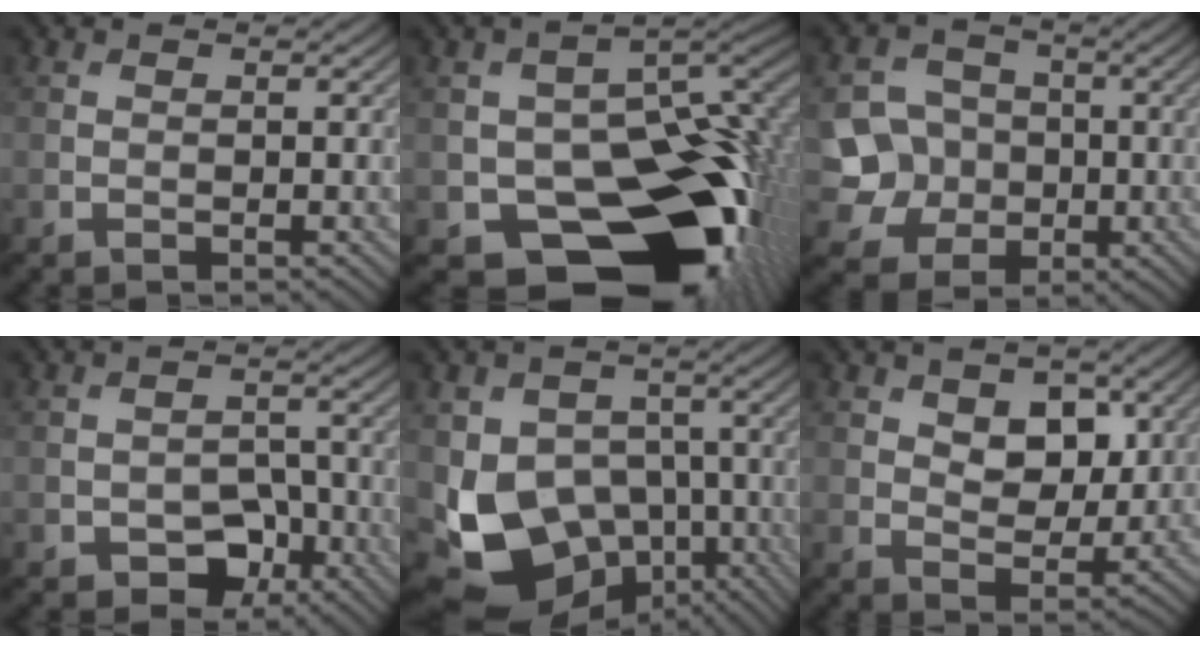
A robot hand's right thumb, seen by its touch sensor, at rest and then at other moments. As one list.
[{"total": 18.5, "force": [-7.3, 11.5, 12.5], "torque": [-0.173, -0.034, -0.110]}, {"total": 7.7, "force": [-1.2, 7.0, 2.9], "torque": [-0.070, -0.017, -0.043]}, {"total": 5.1, "force": [-2.9, 3.3, 2.6], "torque": [-0.036, 0.003, -0.049]}, {"total": 11.7, "force": [-3.7, 8.9, 6.6], "torque": [-0.125, -0.028, -0.069]}, {"total": 6.1, "force": [2.2, 3.9, 4.2], "torque": [-0.066, -0.006, 0.029]}]